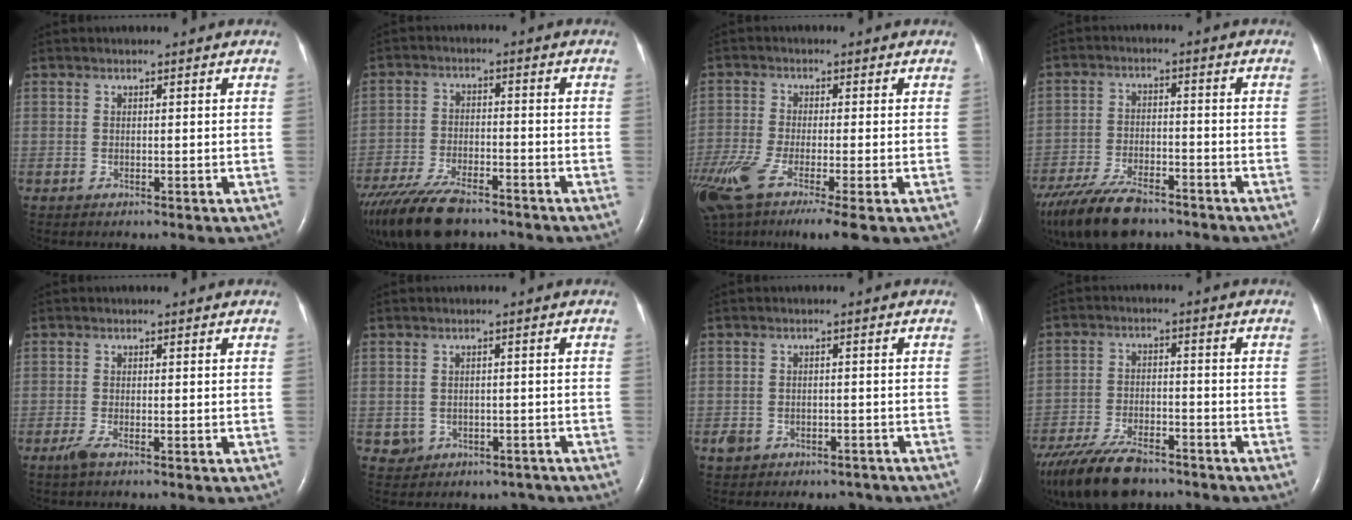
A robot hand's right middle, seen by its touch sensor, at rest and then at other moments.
{"total": 14.7, "force": [-11.5, 4.6, 8.0], "torque": [-0.174, -0.030, -0.194]}
{"total": 13.7, "force": [-8.1, 2.1, 10.8], "torque": [-0.241, -0.042, -0.145]}
{"total": 13.4, "force": [-10.3, 4.5, 7.3], "torque": [-0.152, -0.024, -0.177]}
{"total": 1.7, "force": [-1.1, 0.3, 1.3], "torque": [-0.037, -0.005, -0.025]}
{"total": 4.4, "force": [-2.5, 3.6, 0.7], "torque": [-0.011, 0.016, -0.026]}
{"total": 4.7, "force": [-3.4, 3.1, 1.1], "torque": [-0.022, 0.015, -0.042]}
{"total": 14.4, "force": [-11.1, 5.1, 7.6], "torque": [-0.166, -0.024, -0.189]}